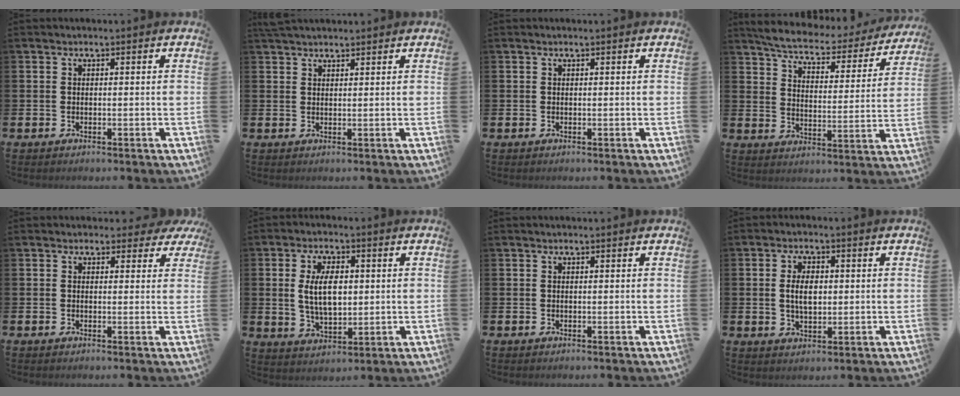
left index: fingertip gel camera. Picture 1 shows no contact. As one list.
[{"total": 2.4, "force": [2.3, 0.6, 0.5], "torque": [-0.006, -0.006, 0.041]}, {"total": 0.0}, {"total": 5.1, "force": [4.8, 1.0, 1.6], "torque": [-0.056, -0.038, 0.074]}, {"total": 1.7, "force": [1.1, 1.3, 0.1], "torque": [0.013, 0.000, 0.013]}, {"total": 6.7, "force": [1.3, 3.5, 5.6], "torque": [-0.089, 0.001, 0.017]}, {"total": 0.0}, {"total": 4.2, "force": [0.6, 2.4, 3.5], "torque": [-0.038, -0.003, 0.003]}]